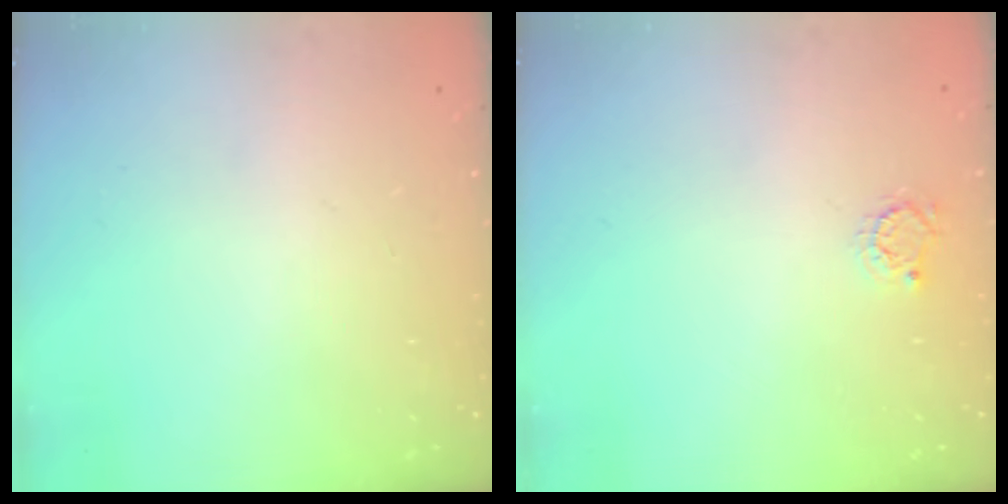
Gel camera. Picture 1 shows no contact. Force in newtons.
{"total": 2.7, "press": 2.7, "slide": 0.4}